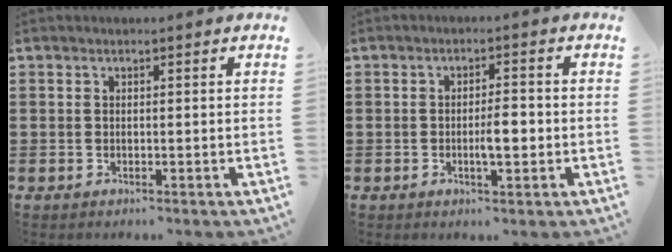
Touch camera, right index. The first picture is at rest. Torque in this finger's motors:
{"motor_torque": [1.13, 0.42, 0.17, 0.03]}